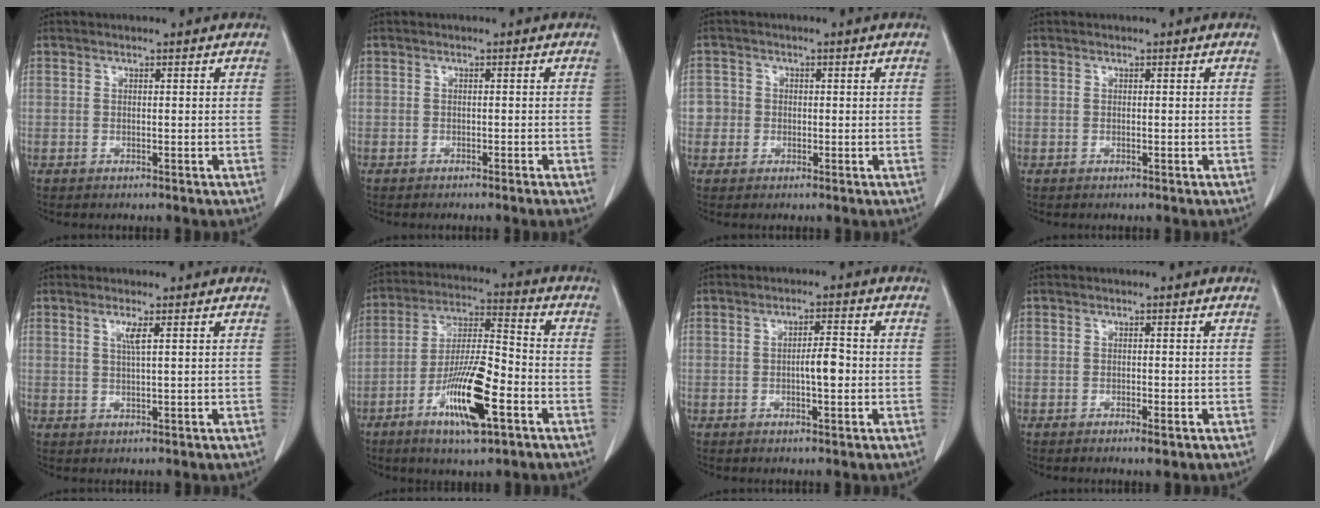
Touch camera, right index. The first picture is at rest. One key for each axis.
{"total": 2.0, "fx": -1.2, "fy": 0.3, "fz": 1.5, "tx": -0.018, "ty": -0.003, "tz": -0.015}
{"total": 2.4, "fx": -0.5, "fy": 2.3, "fz": 0.0, "tx": 0.014, "ty": 0.010, "tz": -0.015}
{"total": 0.0}
{"total": 2.0, "fx": 0.8, "fy": -0.2, "fz": 1.8, "tx": -0.041, "ty": -0.001, "tz": 0.017}
{"total": 13.8, "fx": -6.2, "fy": 2.3, "fz": 12.1, "tx": -0.227, "ty": -0.009, "tz": -0.110}
{"total": 3.6, "fx": -0.6, "fy": 0.8, "fz": 3.5, "tx": -0.057, "ty": 0.003, "tz": -0.009}
{"total": 1.6, "fx": -0.9, "fy": 0.4, "fz": 1.2, "tx": -0.022, "ty": -0.002, "tz": -0.011}